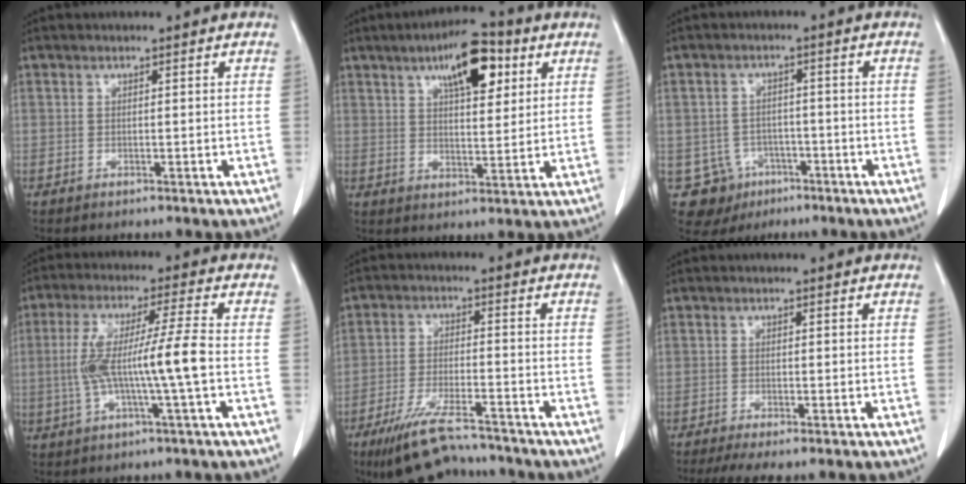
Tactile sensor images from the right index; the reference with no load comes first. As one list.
[{"total": 10.5, "force": [5.1, 3.5, 8.4], "torque": [-0.135, 0.014, 0.081]}, {"total": 7.2, "force": [-3.0, 6.6, 0.6], "torque": [-0.015, 0.011, -0.035]}, {"total": 10.1, "force": [-1.2, -0.7, 10.0], "torque": [-0.197, 0.016, -0.021]}, {"total": 12.0, "force": [-10.4, 1.9, 5.7], "torque": [-0.105, -0.015, -0.171]}, {"total": 6.5, "force": [-5.4, 0.6, 3.7], "torque": [-0.049, -0.011, -0.082]}]